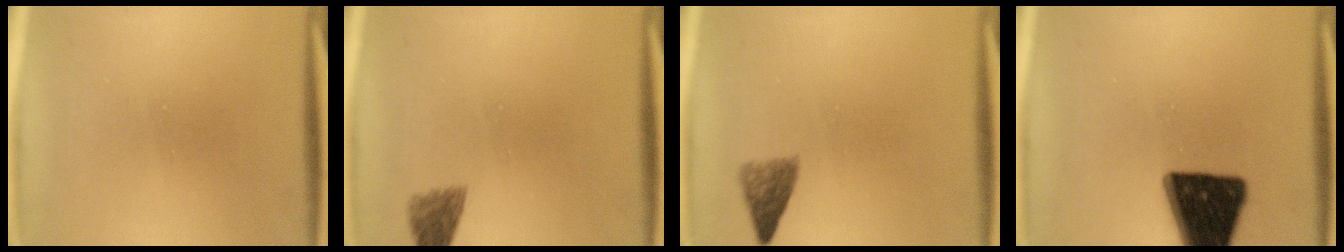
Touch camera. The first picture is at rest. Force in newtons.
{"total": 2.0}
{"total": 2.9}
{"total": 19.7}